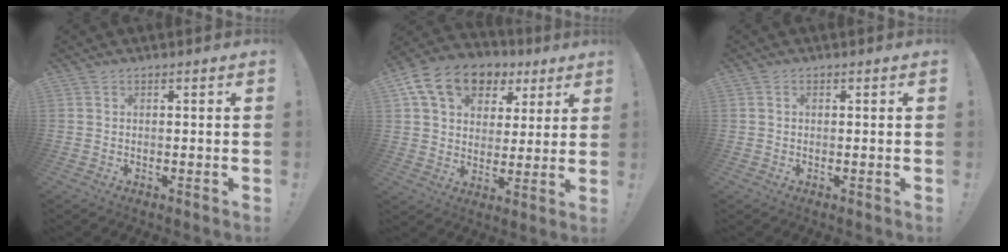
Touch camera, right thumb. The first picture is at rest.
{"total": 16.0, "force": [8.2, 11.0, 8.3], "torque": [-0.134, -0.032, 0.153]}
{"total": 0.7, "force": [-0.2, 0.5, 0.3], "torque": [-0.009, 0.005, -0.004]}